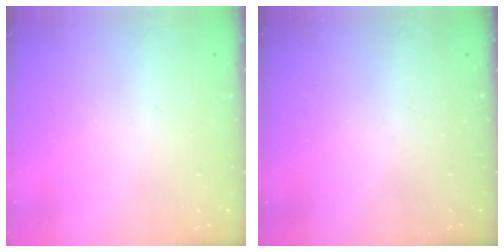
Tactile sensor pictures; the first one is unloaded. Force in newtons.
{"total": 0.0}